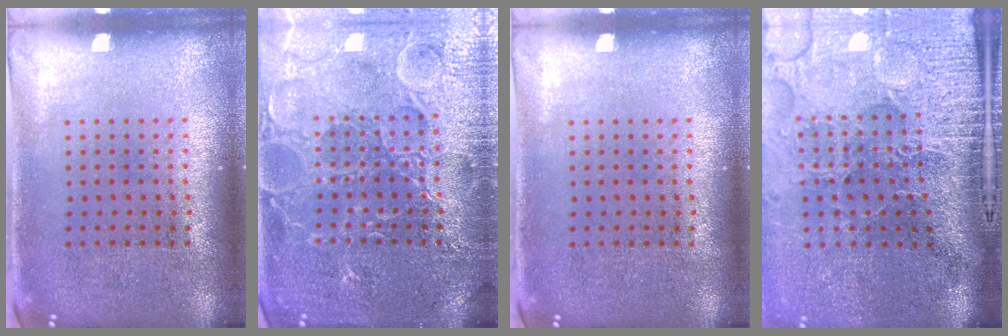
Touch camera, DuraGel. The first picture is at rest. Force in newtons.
{"total": 6.5, "press": 6.4, "slide": 0.9}
{"total": 0.0}
{"total": 5.1, "press": 4.1, "slide": 3.1}